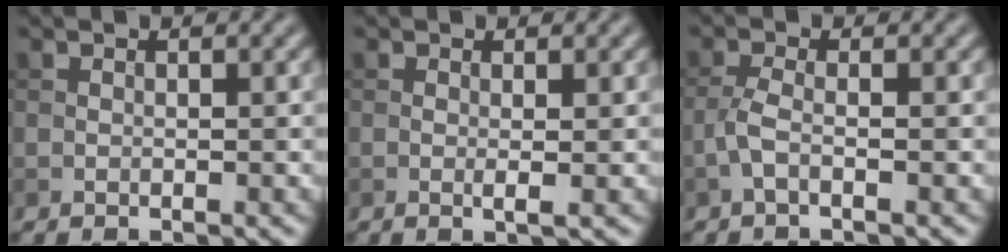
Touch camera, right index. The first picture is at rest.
{"total": 1.1, "force": [0.0, 0.1, 1.0], "torque": [-0.018, -0.003, -0.001]}
{"total": 1.9, "force": [-0.8, 0.5, 1.7], "torque": [-0.037, 0.003, -0.022]}